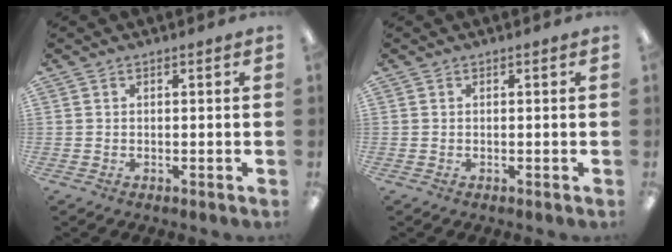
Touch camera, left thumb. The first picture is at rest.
{"total": 0.0}